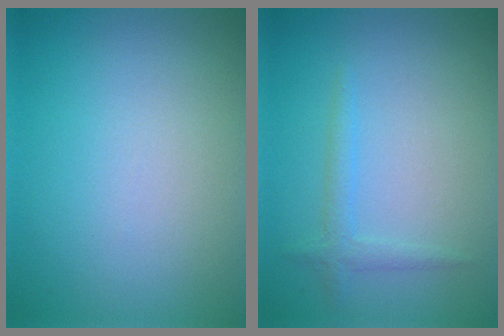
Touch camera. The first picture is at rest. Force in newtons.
{"total": 1.4, "press": 1.4, "slide": 0.1}